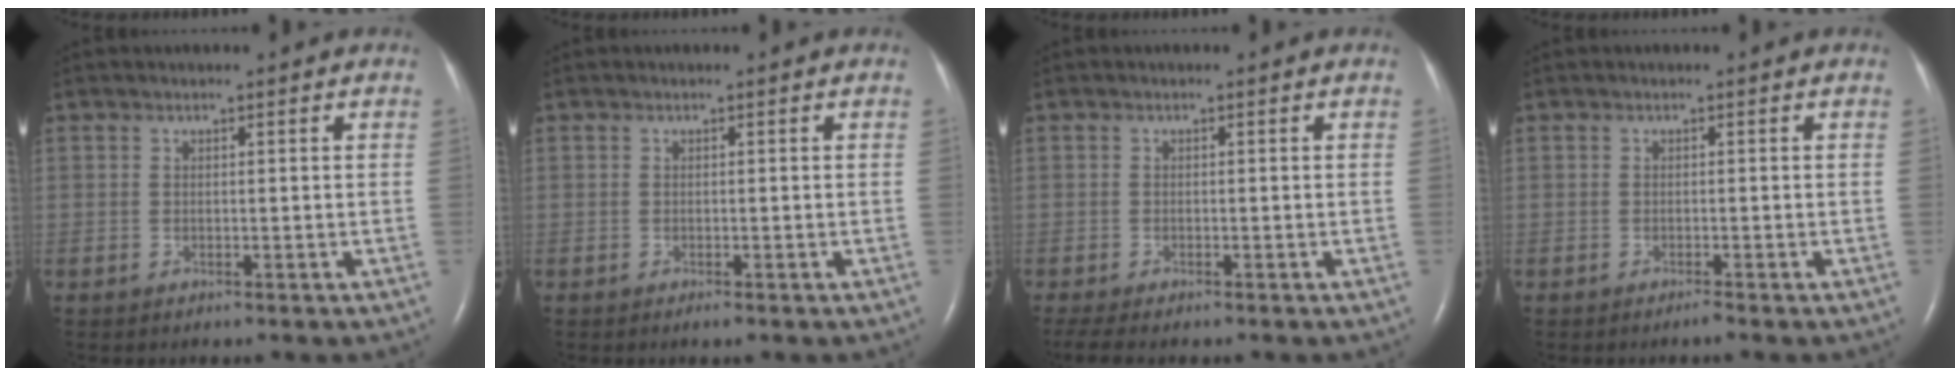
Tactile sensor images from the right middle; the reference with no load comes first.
{"total": 0.6, "force": [-0.4, -0.1, 0.5], "torque": [-0.012, -0.004, -0.004]}
{"total": 4.1, "force": [-3.3, 1.0, 2.3], "torque": [-0.044, -0.013, -0.050]}
{"total": 0.7, "force": [-0.5, -0.3, 0.3], "torque": [-0.009, -0.002, -0.008]}